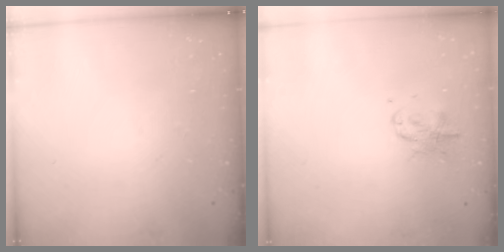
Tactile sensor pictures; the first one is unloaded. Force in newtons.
{"total": 2.4, "press": 2.4, "slide": 0.3}